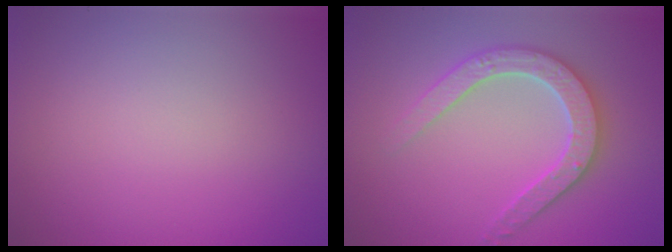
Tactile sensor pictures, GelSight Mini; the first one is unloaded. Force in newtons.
{"total": 4.6, "press": 4.6, "slide": 0.8}